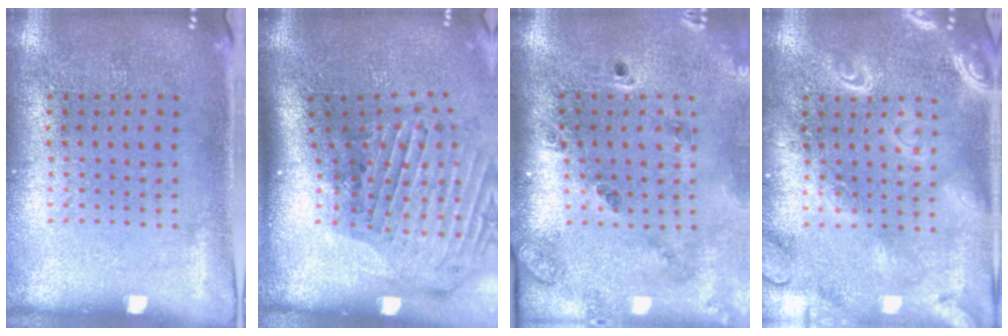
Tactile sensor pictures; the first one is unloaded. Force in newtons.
{"total": 3.0, "press": 2.2, "slide": 2.0}
{"total": 1.8, "press": 1.6, "slide": 0.8}
{"total": 3.0, "press": 3.0, "slide": 0.3}